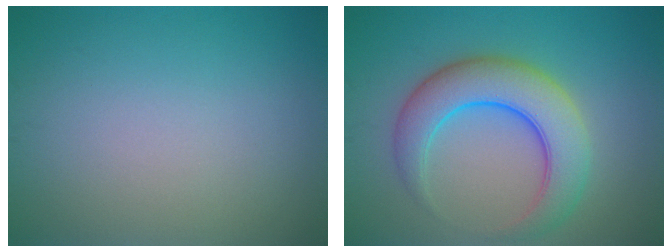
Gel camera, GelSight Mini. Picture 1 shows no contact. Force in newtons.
{"total": 7.0, "press": 7.0, "slide": 0.2}